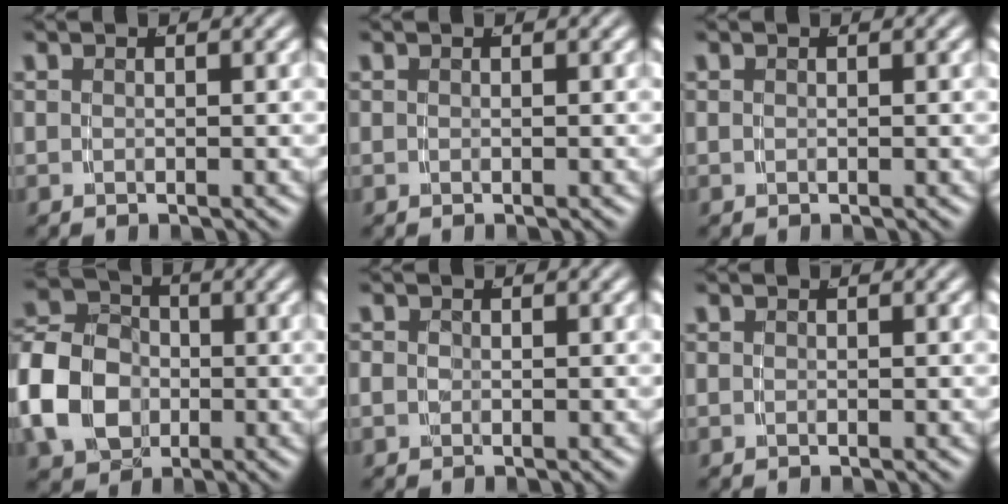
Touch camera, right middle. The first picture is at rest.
{"total": 0.0}
{"total": 0.0}
{"total": 9.0, "force": [-1.2, 7.6, 4.7], "torque": [-0.107, -0.017, -0.019]}
{"total": 0.9, "force": [-0.3, 0.7, 0.4], "torque": [-0.016, -0.011, -0.002]}
{"total": 0.0}